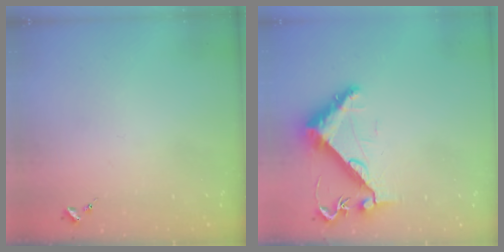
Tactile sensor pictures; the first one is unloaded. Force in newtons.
{"total": 8.4, "press": 8.4, "slide": 0.4}